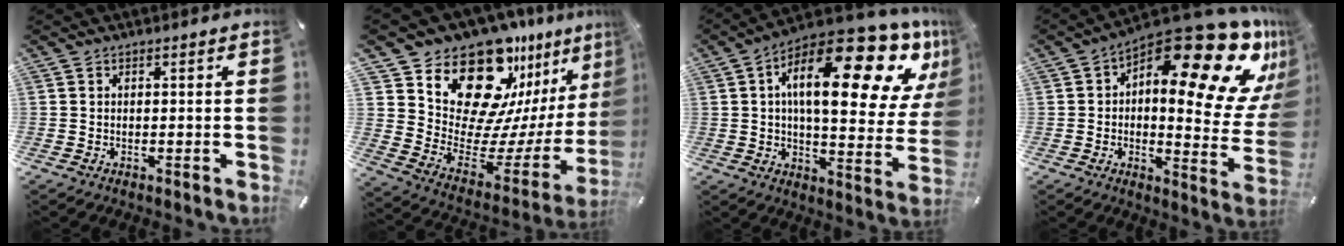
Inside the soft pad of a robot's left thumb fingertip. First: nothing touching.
{"total": 19.2, "force": [14.6, 9.7, 7.9], "torque": [-0.108, -0.144, 0.258]}
{"total": 25.3, "force": [11.7, 9.6, 20.4], "torque": [-0.311, -0.075, 0.190]}
{"total": 25.6, "force": [13.8, 10.1, 19.0], "torque": [-0.238, -0.120, 0.230]}